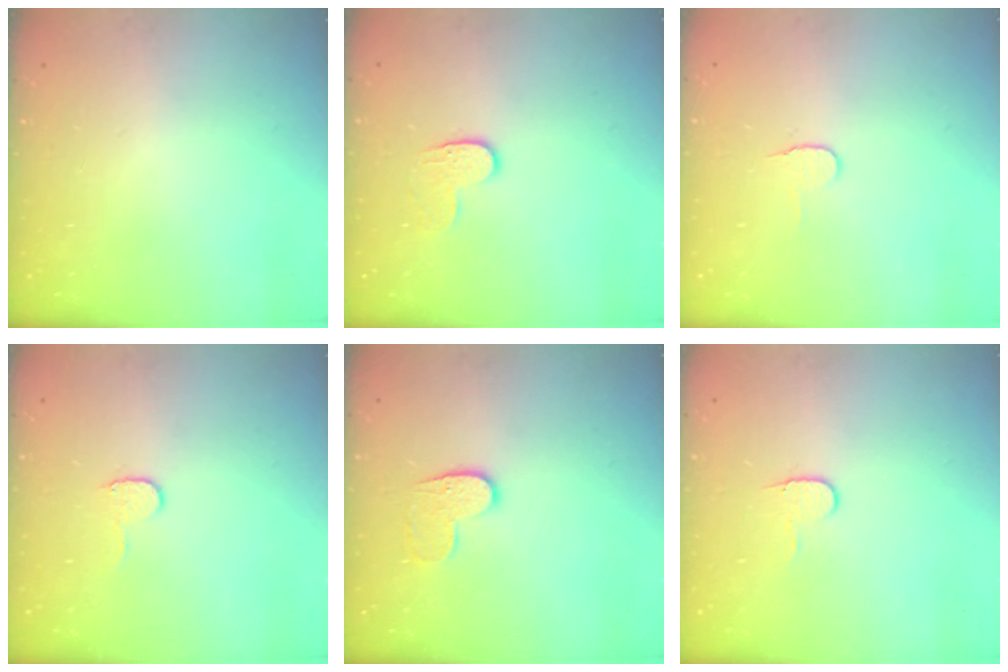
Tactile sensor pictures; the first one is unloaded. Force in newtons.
{"total": 3.6, "press": 3.6, "slide": 0.3}
{"total": 4.9, "press": 4.9, "slide": 0.5}
{"total": 5.2, "press": 5.1, "slide": 0.5}
{"total": 7.0, "press": 7.0, "slide": 0.2}
{"total": 5.5, "press": 5.4, "slide": 0.5}